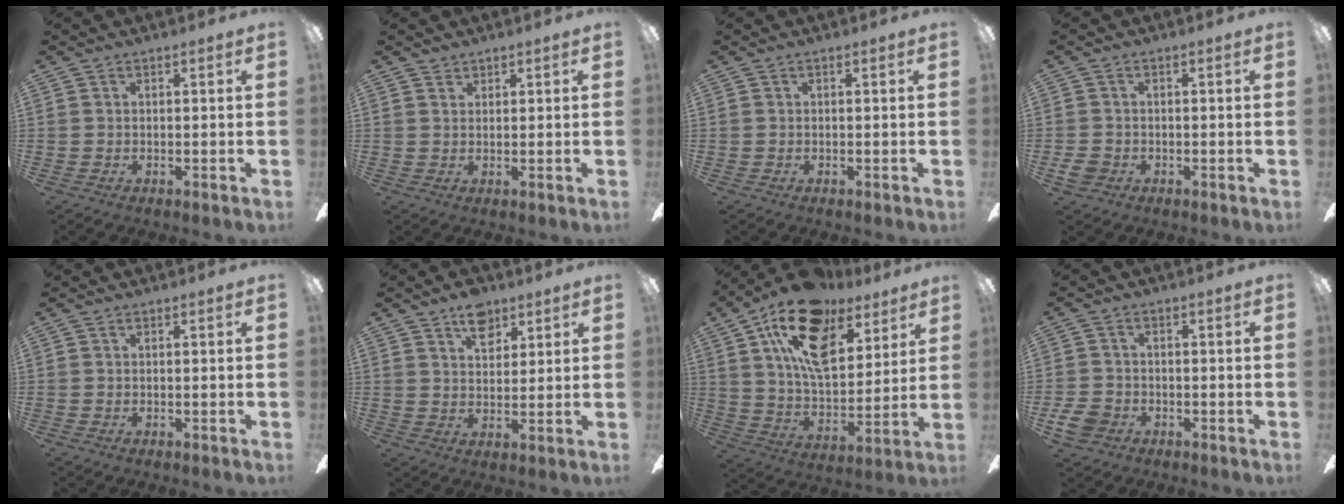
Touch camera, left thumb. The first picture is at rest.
{"total": 1.2, "force": [1.0, 0.5, 0.1], "torque": [-0.004, 0.000, 0.020]}
{"total": 0.0}
{"total": 3.0, "force": [-1.1, 2.4, 1.5], "torque": [-0.037, 0.003, -0.023]}
{"total": 0.0}
{"total": 7.7, "force": [5.1, 4.4, 3.7], "torque": [-0.046, -0.017, 0.088]}
{"total": 20.5, "force": [12.0, 10.6, 12.8], "torque": [-0.234, -0.050, 0.209]}
{"total": 5.0, "force": [-2.2, 3.8, 2.3], "torque": [-0.061, 0.010, -0.044]}